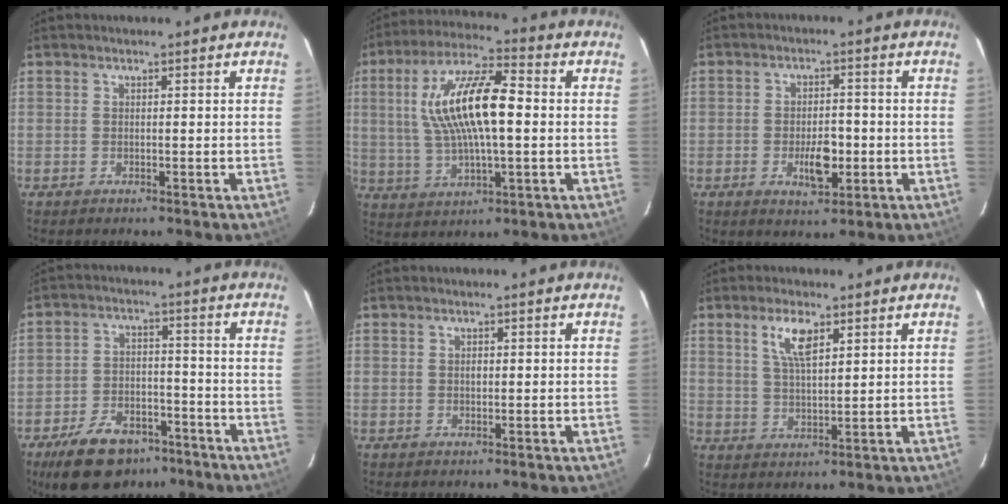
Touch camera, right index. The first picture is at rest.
{"total": 15.8, "force": [1.6, 4.9, 14.9], "torque": [-0.285, 0.017, 0.031]}
{"total": 6.4, "force": [-1.8, 3.1, 5.2], "torque": [-0.093, 0.000, -0.023]}
{"total": 13.8, "force": [-9.5, 7.5, 6.6], "torque": [-0.151, 0.006, -0.143]}
{"total": 0.6, "force": [0.2, 0.5, 0.4], "torque": [-0.005, 0.003, 0.004]}
{"total": 5.9, "force": [3.1, 2.0, 4.6], "torque": [-0.085, 0.005, 0.063]}